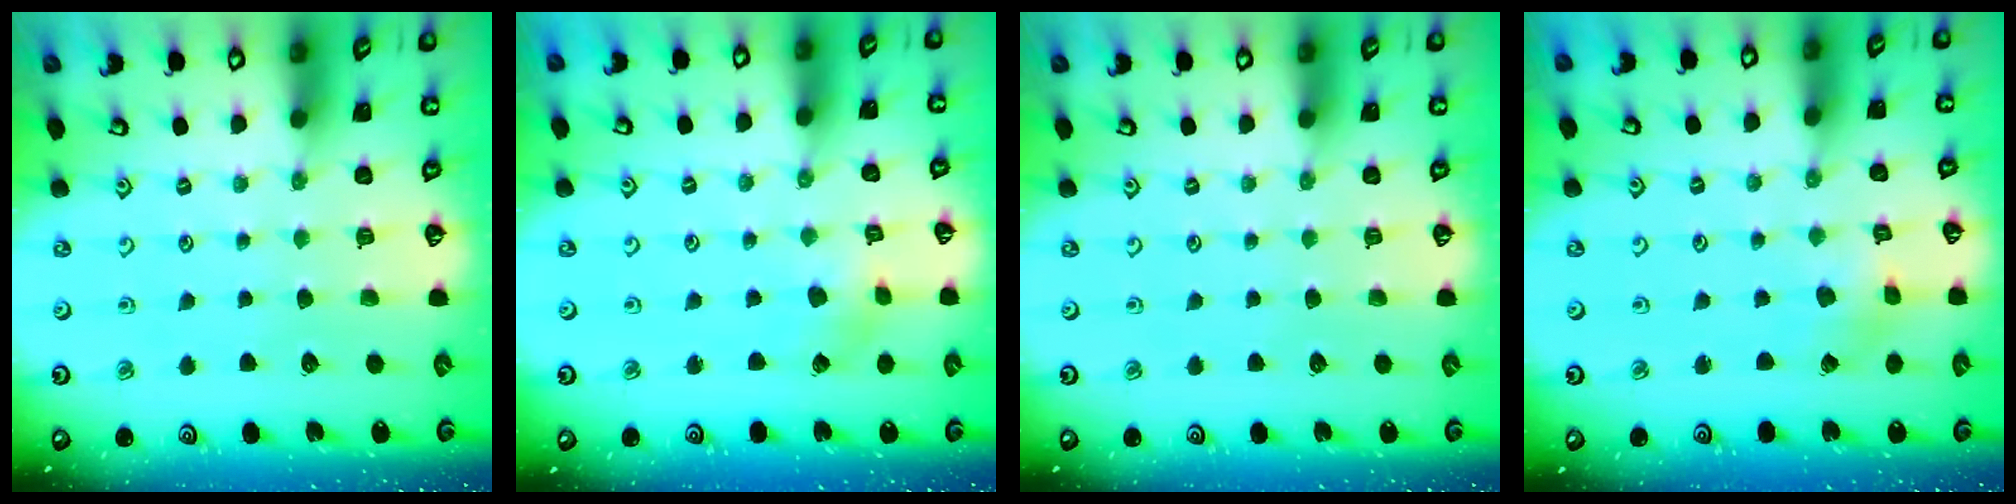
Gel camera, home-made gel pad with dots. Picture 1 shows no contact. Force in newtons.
{"total": 3.8, "press": 3.7, "slide": 0.4}
{"total": 0.0}
{"total": 1.5, "press": 1.4, "slide": 0.2}